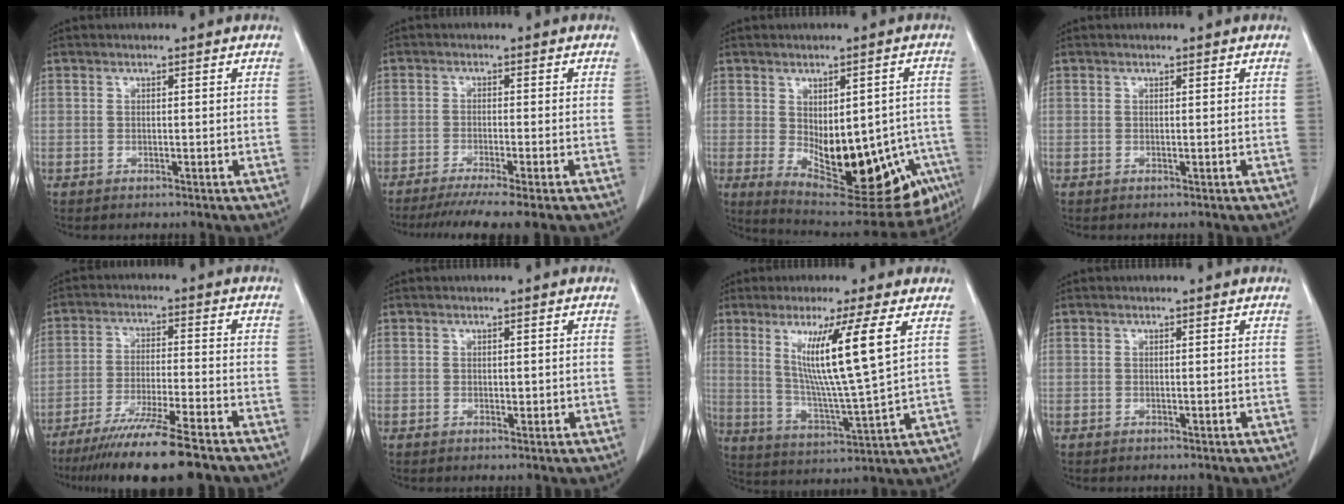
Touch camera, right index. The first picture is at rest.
{"total": 8.6, "force": [-6.8, -0.4, 5.3], "torque": [-0.068, -0.020, -0.104]}
{"total": 20.3, "force": [-6.3, 8.9, 17.1], "torque": [-0.196, -0.002, -0.059]}
{"total": 0.0}
{"total": 14.8, "force": [-11.7, 0.2, 9.1], "torque": [-0.152, -0.044, -0.188]}
{"total": 1.1, "force": [0.1, 0.6, 0.9], "torque": [-0.010, -0.002, 0.003]}
{"total": 12.6, "force": [4.6, -1.4, 11.6], "torque": [-0.208, -0.024, 0.084]}
{"total": 0.0}